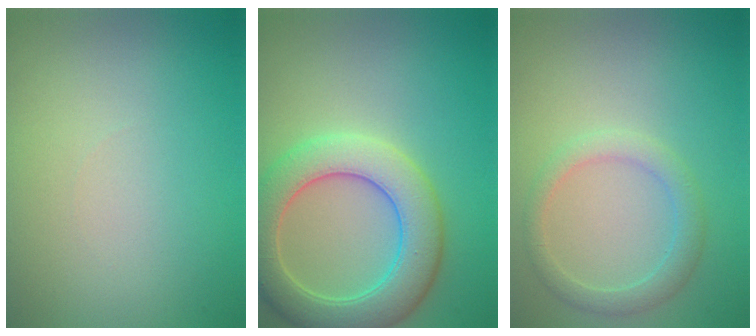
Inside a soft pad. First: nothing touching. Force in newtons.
{"total": 6.9, "press": 6.8, "slide": 0.4}
{"total": 2.4, "press": 2.4, "slide": 0.1}